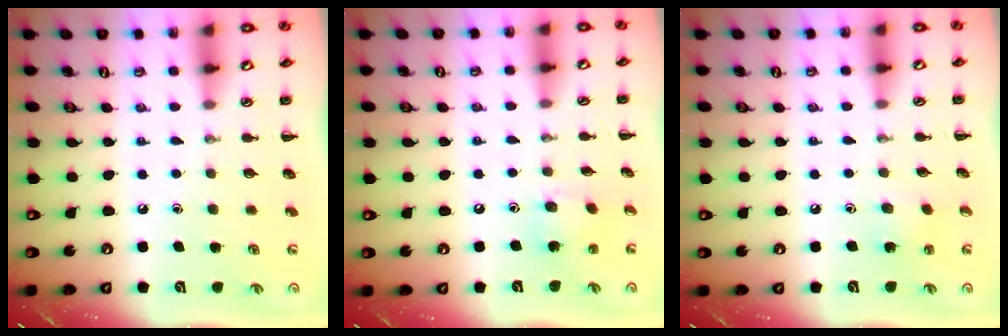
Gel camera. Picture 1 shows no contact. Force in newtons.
{"total": 7.6, "press": 7.4, "slide": 1.9}
{"total": 6.5, "press": 6.3, "slide": 1.4}